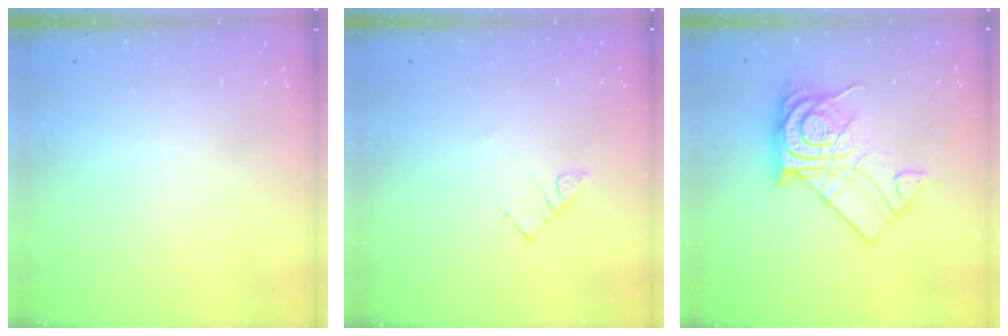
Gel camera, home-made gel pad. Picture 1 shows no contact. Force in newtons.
{"total": 3.2, "press": 3.2, "slide": 0.3}
{"total": 15.9, "press": 15.9, "slide": 1.4}